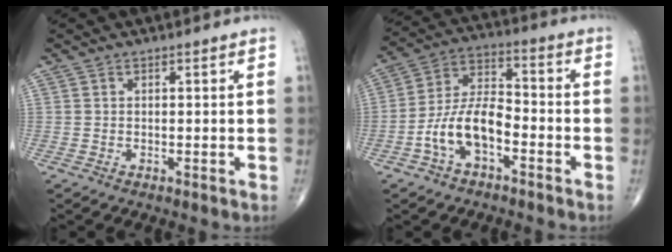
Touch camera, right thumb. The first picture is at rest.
{"total": 10.9, "force": [-4.1, 5.6, 8.4], "torque": [-0.160, 0.045, -0.082]}